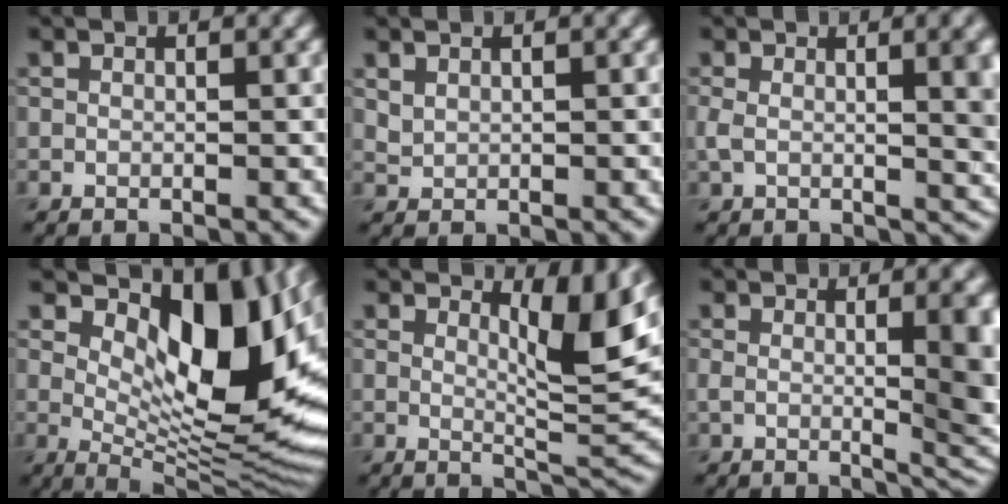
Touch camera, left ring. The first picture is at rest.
{"total": 0.8, "force": [0.6, 0.4, 0.3], "torque": [-0.010, -0.002, 0.018]}
{"total": 6.9, "force": [1.1, 2.7, 6.3], "torque": [-0.086, -0.003, 0.017]}
{"total": 12.5, "force": [3.7, 5.7, 10.5], "torque": [-0.144, -0.007, 0.068]}
{"total": 5.0, "force": [2.2, 1.1, 4.3], "torque": [-0.064, -0.010, 0.037]}
{"total": 7.7, "force": [0.5, 2.6, 7.3], "torque": [-0.065, -0.005, 0.010]}